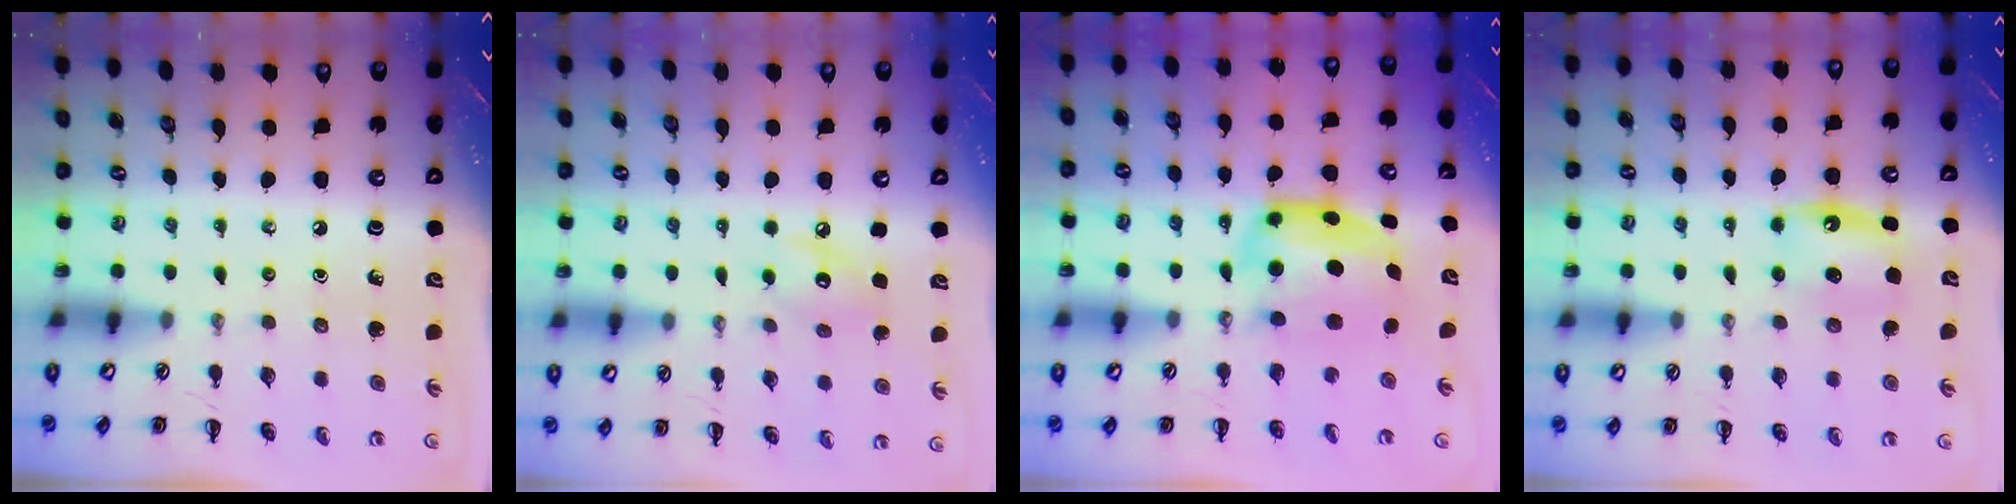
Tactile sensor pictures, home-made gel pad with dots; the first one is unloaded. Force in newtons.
{"total": 7.0, "press": 6.9, "slide": 1.0}
{"total": 6.0, "press": 5.9, "slide": 0.8}
{"total": 5.4, "press": 5.2, "slide": 1.2}